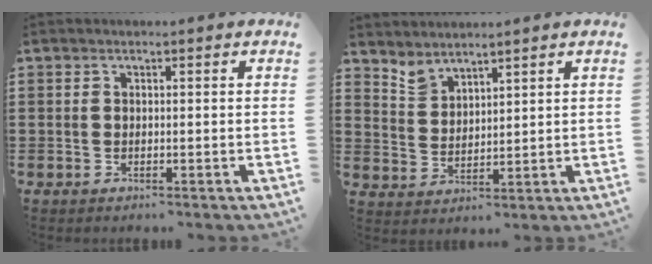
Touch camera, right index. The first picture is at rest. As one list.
[{"total": 3.2, "force": [3.1, 0.9, 0.0], "torque": [-0.013, -0.004, 0.061]}]